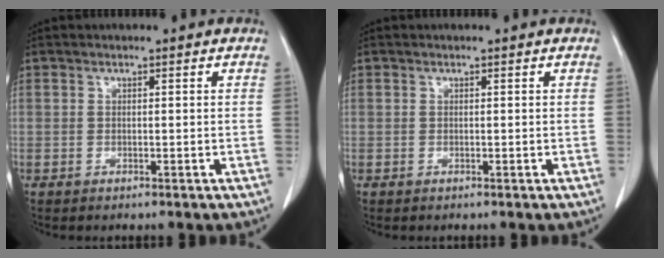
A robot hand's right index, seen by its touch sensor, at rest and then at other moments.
{"total": 0.0}